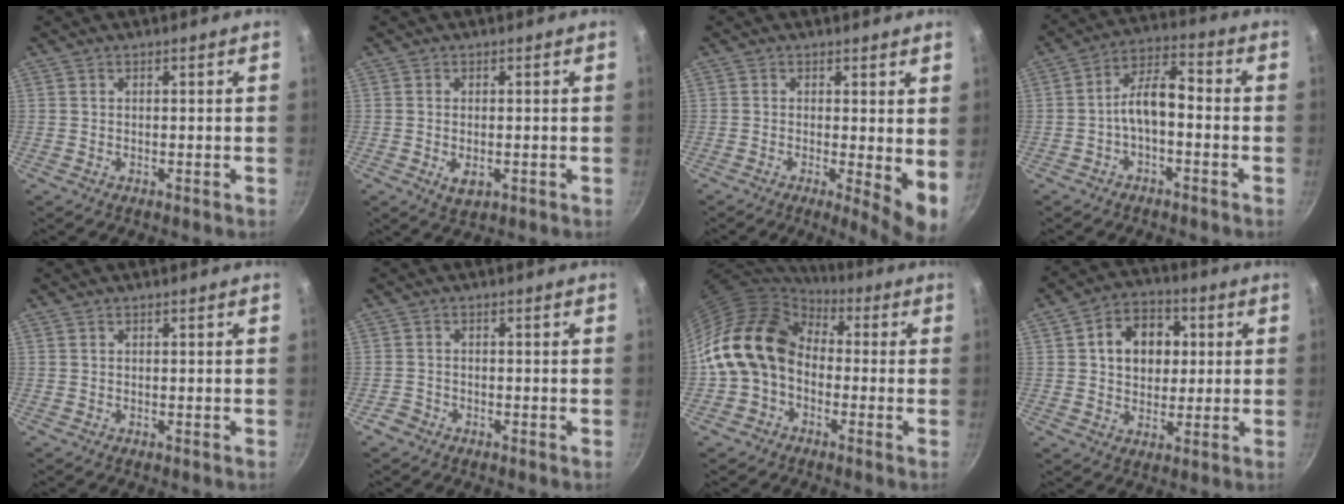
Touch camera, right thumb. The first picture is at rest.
{"total": 3.3, "force": [-0.8, 1.9, 2.6], "torque": [-0.045, -0.008, -0.009]}
{"total": 6.6, "force": [0.1, 1.8, 6.3], "torque": [-0.086, -0.020, 0.001]}
{"total": 7.7, "force": [-2.2, 3.7, 6.4], "torque": [-0.106, 0.045, -0.045]}
{"total": 0.0}
{"total": 2.0, "force": [-1.5, 1.3, 0.4], "torque": [-0.007, 0.016, -0.028]}
{"total": 15.4, "force": [-0.5, 12.2, 9.4], "torque": [-0.150, 0.046, -0.026]}
{"total": 11.7, "force": [2.4, 8.9, 7.1], "torque": [-0.076, 0.010, 0.029]}